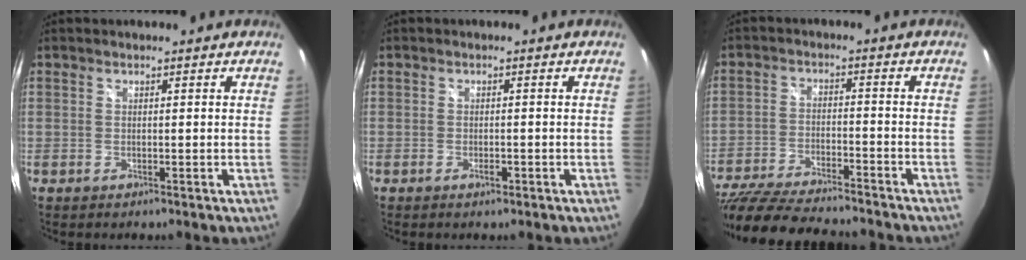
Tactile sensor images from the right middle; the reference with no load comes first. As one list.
[{"total": 1.4, "force": [-0.9, 0.8, 0.8], "torque": [-0.013, -0.002, -0.014]}, {"total": 19.7, "force": [-16.8, 4.4, 9.3], "torque": [-0.193, -0.042, -0.273]}]